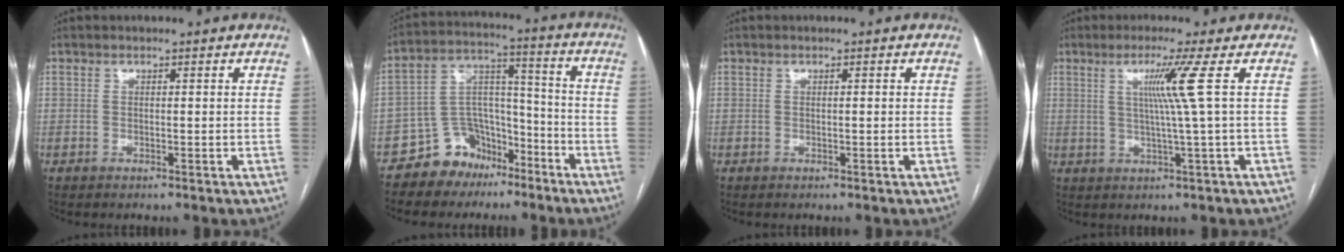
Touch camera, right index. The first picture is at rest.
{"total": 10.2, "force": [-7.2, 6.8, 2.3], "torque": [-0.041, 0.054, -0.122]}
{"total": 0.5, "force": [0.1, 0.0, 0.5], "torque": [-0.008, 0.001, 0.001]}
{"total": 6.0, "force": [1.5, -2.4, 5.3], "torque": [-0.102, -0.006, 0.033]}